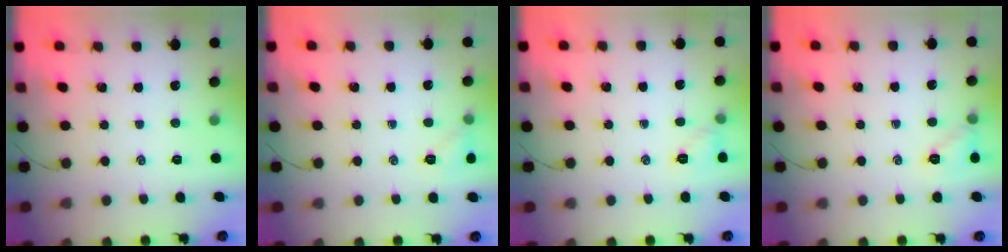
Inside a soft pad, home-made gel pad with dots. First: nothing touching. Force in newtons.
{"total": 5.4, "press": 5.3, "slide": 1.4}
{"total": 6.4, "press": 6.3, "slide": 1.3}
{"total": 6.8, "press": 6.7, "slide": 1.5}